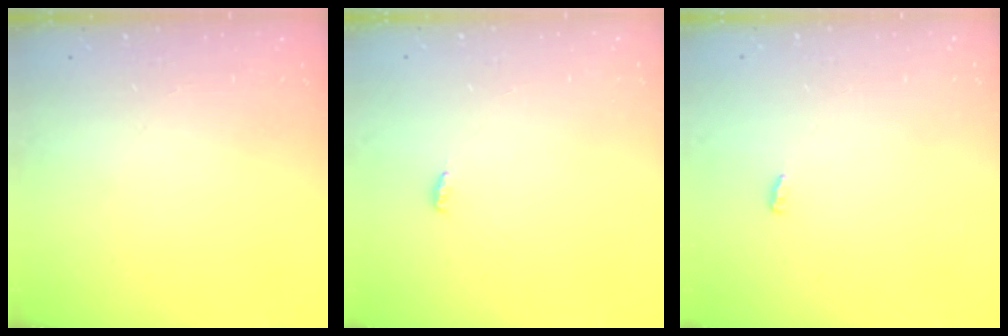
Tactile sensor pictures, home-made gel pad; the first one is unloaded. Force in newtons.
{"total": 3.1, "press": 2.7, "slide": 1.5}
{"total": 2.9, "press": 2.6, "slide": 1.3}